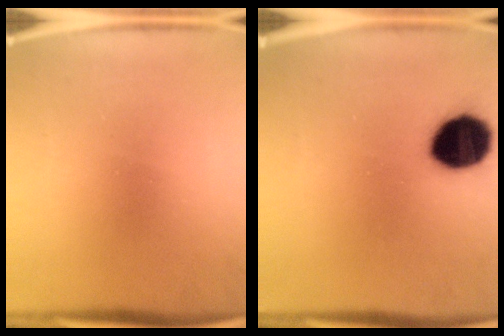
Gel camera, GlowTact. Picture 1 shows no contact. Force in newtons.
{"total": 15.0}